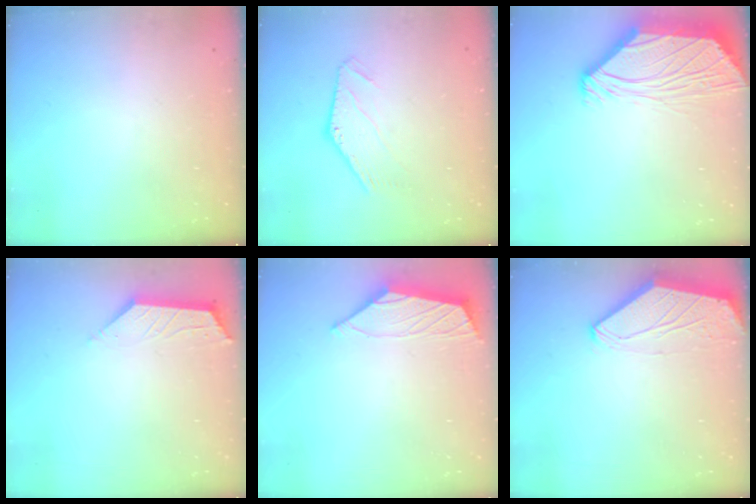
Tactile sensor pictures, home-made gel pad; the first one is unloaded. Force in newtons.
{"total": 1.1, "press": 1.1, "slide": 0.0}
{"total": 10.3, "press": 10.2, "slide": 1.4}
{"total": 2.9, "press": 2.9, "slide": 0.5}
{"total": 2.4, "press": 2.4, "slide": 0.5}
{"total": 0.0}